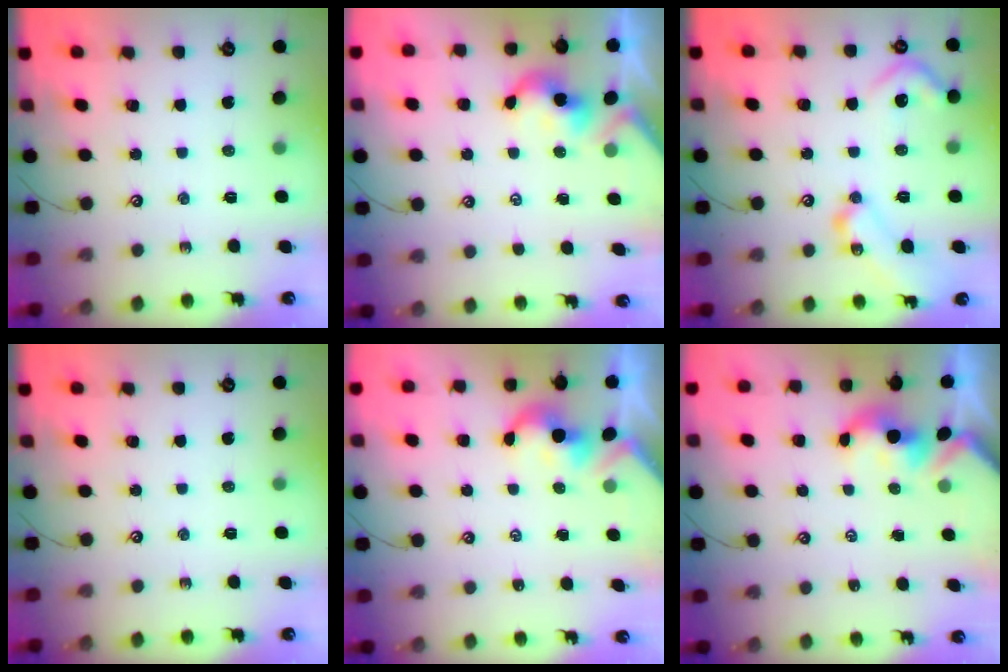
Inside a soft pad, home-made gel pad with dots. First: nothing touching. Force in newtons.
{"total": 1.2, "press": 1.1, "slide": 0.3}
{"total": 18.5, "press": 18.5, "slide": 0.5}
{"total": 0.0}
{"total": 2.1, "press": 2.0, "slide": 0.3}
{"total": 1.7, "press": 1.6, "slide": 0.2}